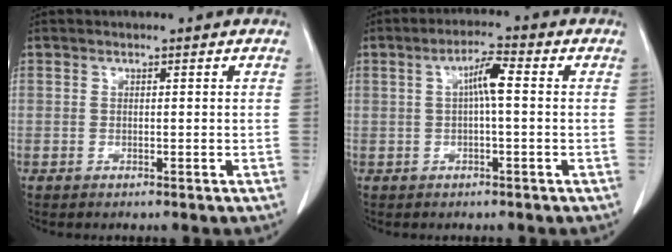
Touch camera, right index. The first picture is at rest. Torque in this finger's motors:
{"motor_torque": [0.51, -0.06, 0.32, 0.08]}